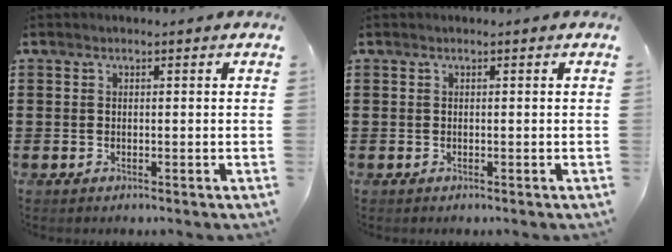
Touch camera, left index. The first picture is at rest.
{"total": 0.0}